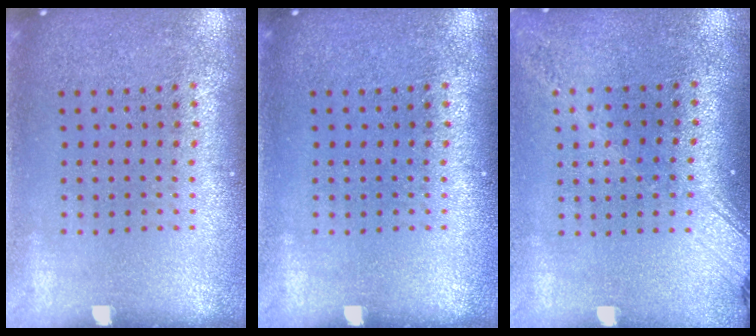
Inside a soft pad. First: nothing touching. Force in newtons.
{"total": 0.0}
{"total": 1.8, "press": 1.4, "slide": 1.2}